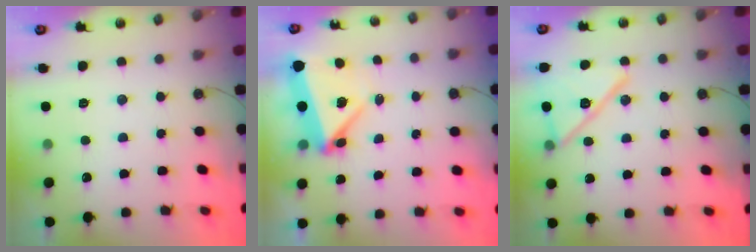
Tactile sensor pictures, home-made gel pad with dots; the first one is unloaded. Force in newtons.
{"total": 5.6, "press": 5.5, "slide": 1.3}
{"total": 17.0, "press": 13.9, "slide": 9.9}